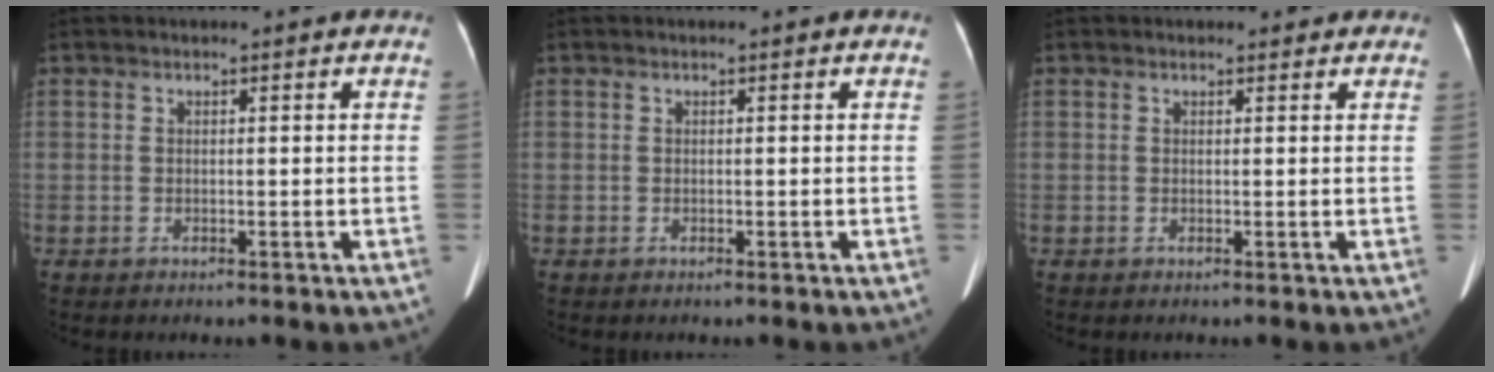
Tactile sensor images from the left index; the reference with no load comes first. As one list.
[{"total": 0.0}, {"total": 1.6, "force": [1.3, 0.9, 0.2], "torque": [0.002, 0.007, 0.009]}]